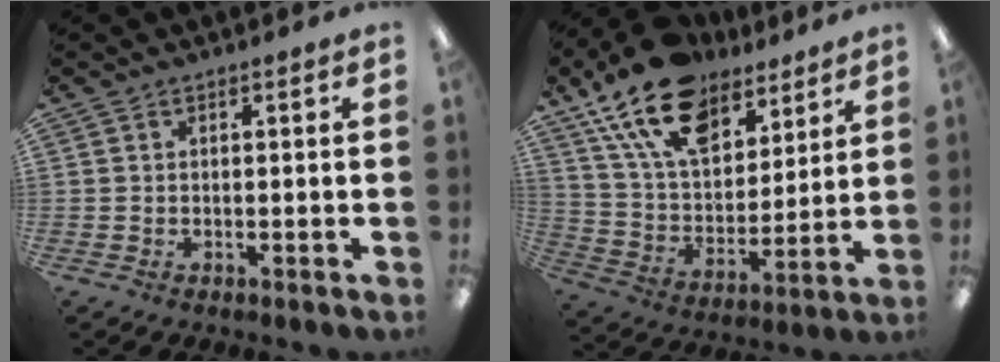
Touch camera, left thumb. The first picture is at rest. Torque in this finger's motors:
{"motor_torque": [0.54, 0.55, 1.58, -1.19, 0.30]}